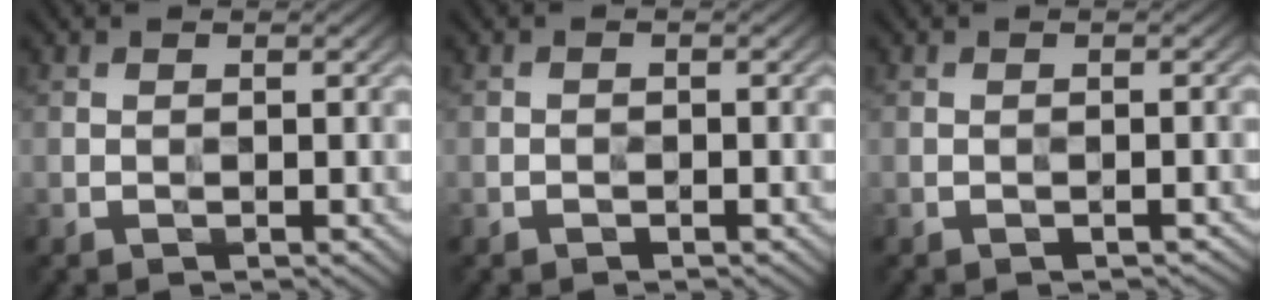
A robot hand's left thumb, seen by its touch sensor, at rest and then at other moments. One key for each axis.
{"total": 0.5, "fx": -0.4, "fy": 0.3, "fz": 0.2, "tx": 0.001, "ty": 0.000, "tz": -0.007}
{"total": 0.6, "fx": -0.5, "fy": 0.1, "fz": 0.4, "tx": -0.006, "ty": 0.002, "tz": -0.007}